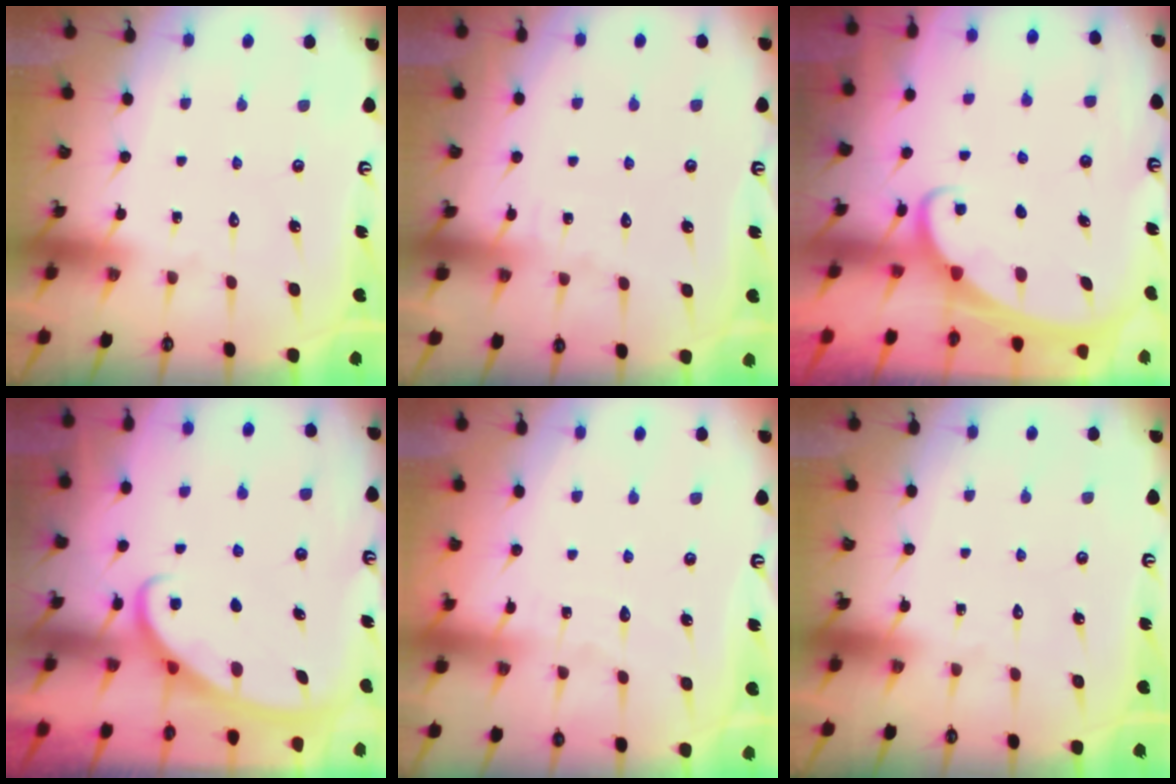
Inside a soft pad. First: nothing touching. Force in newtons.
{"total": 3.6, "press": 3.6, "slide": 0.4}
{"total": 1.9, "press": 1.9, "slide": 0.1}
{"total": 2.8, "press": 2.8, "slide": 0.4}
{"total": 2.0, "press": 2.0, "slide": 0.1}
{"total": 0.0}